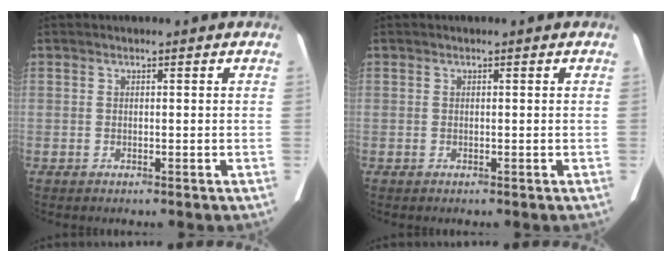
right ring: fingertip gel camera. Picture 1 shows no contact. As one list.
[{"total": 0.0}]